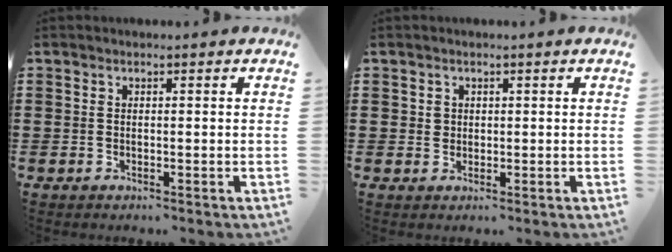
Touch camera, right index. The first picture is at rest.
{"total": 1.1, "force": [0.3, 1.0, 0.2], "torque": [-0.007, 0.004, 0.007]}